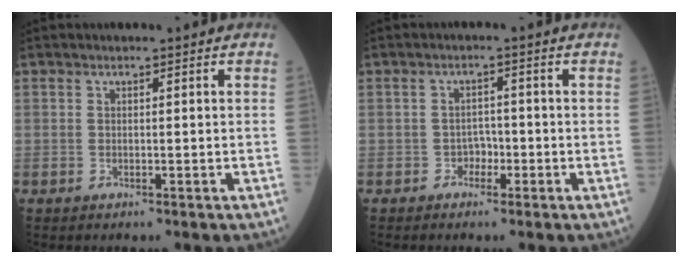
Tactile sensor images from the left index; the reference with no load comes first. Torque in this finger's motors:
{"motor_torque": [-0.37, -0.05, -0.02, -0.01]}